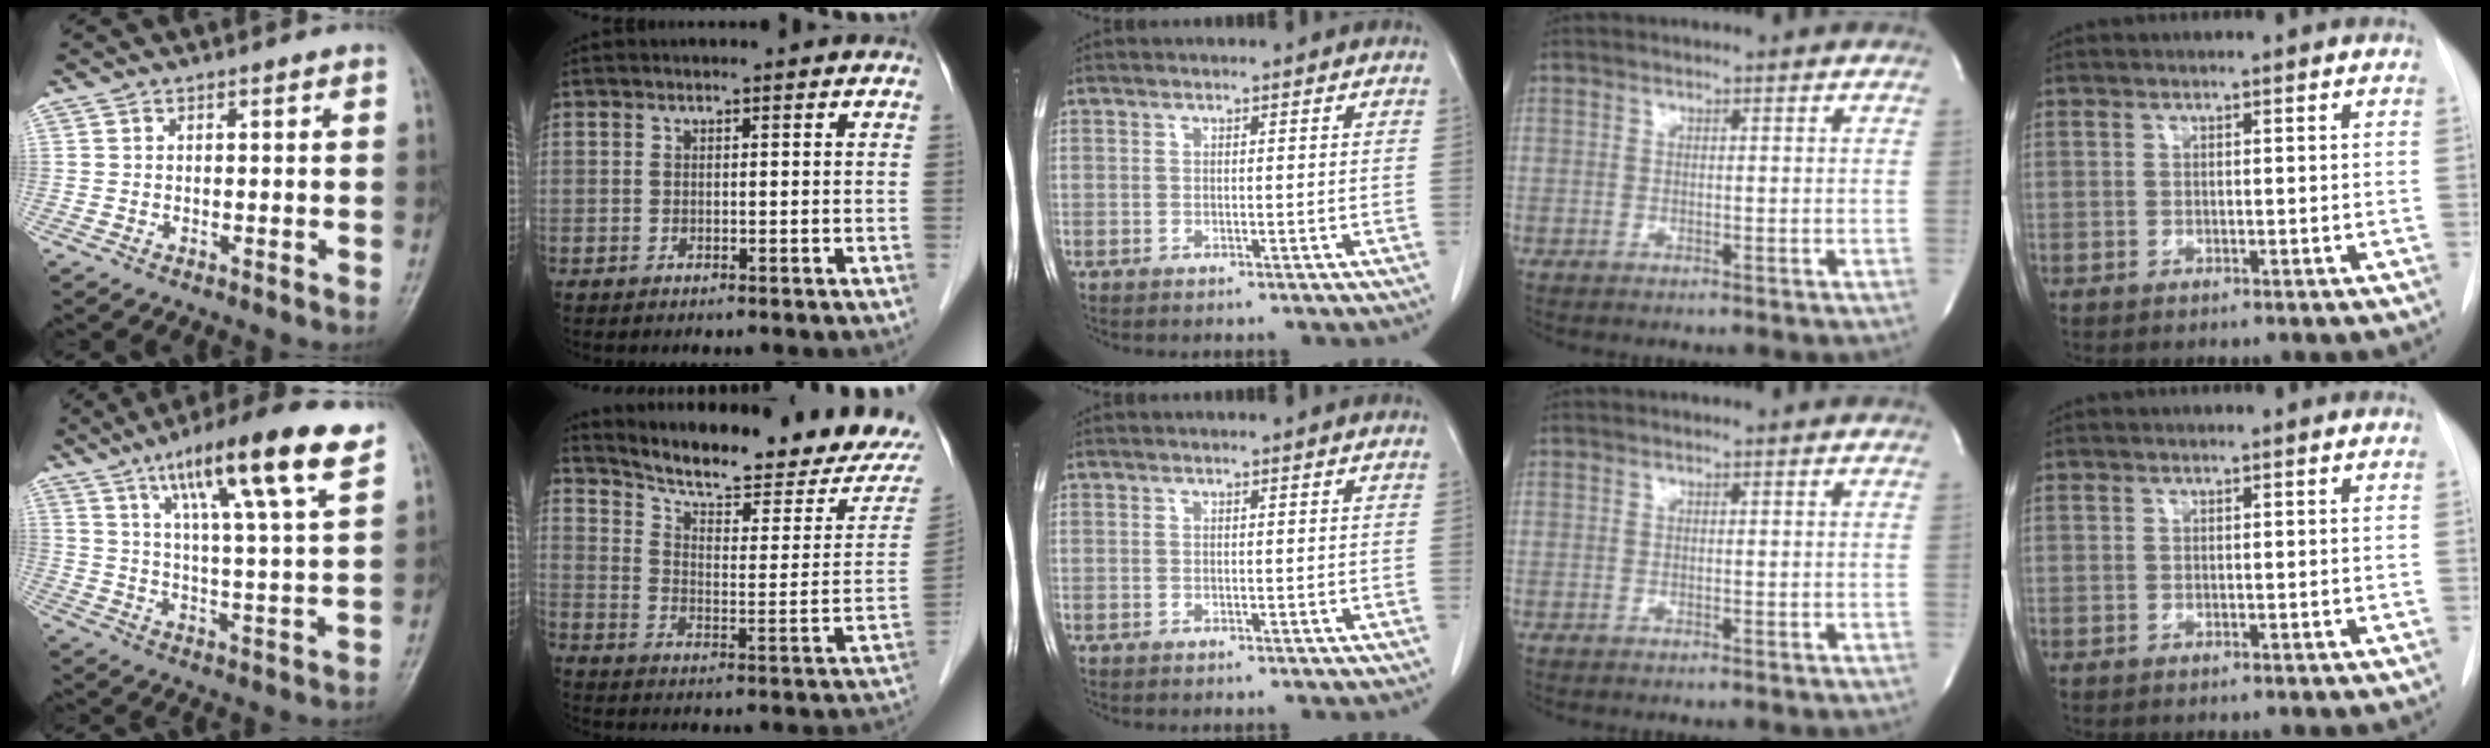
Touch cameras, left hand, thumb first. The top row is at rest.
{"thumb": {"total": 17.8, "force": [10.4, 2.3, 14.2], "torque": [-0.215, -0.037, 0.164]}, "index": {"total": 19.5, "force": [18.1, 1.3, 7.2], "torque": [-0.113, -0.058, 0.246]}}